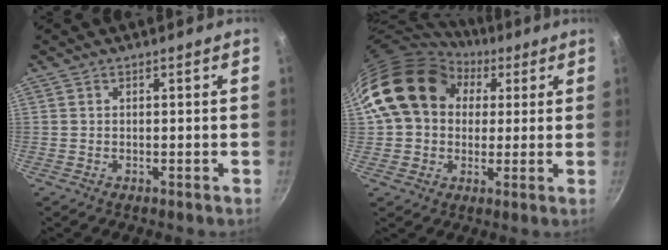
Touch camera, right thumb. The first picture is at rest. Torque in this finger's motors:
{"motor_torque": [1.04, 3.97, 1.62, 0.02, 0.21]}